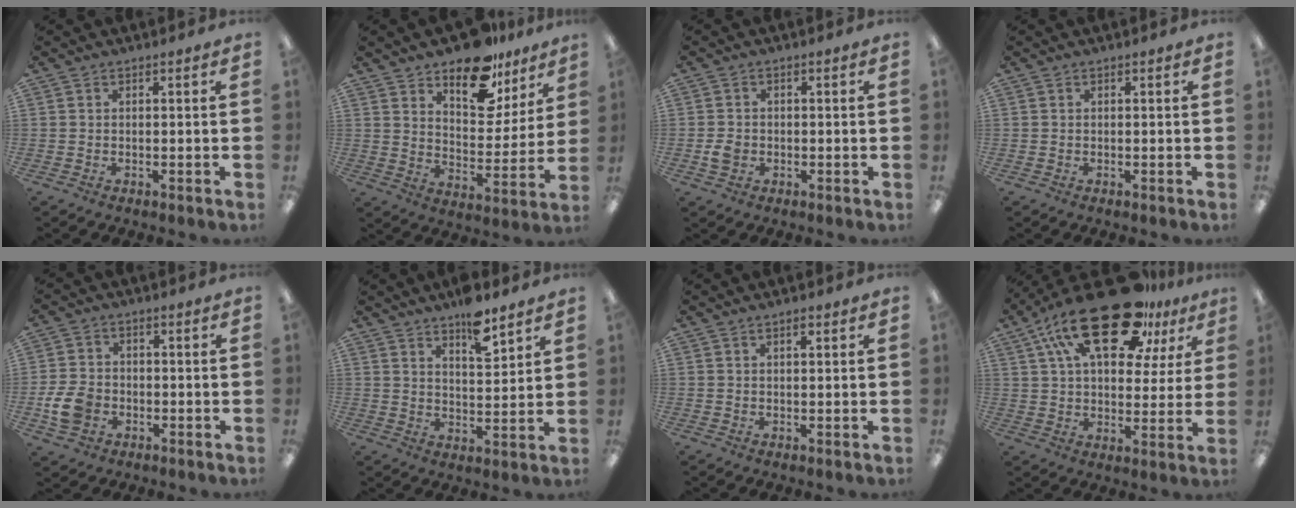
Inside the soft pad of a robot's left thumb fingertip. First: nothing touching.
{"total": 15.9, "force": [11.7, 7.7, 7.6], "torque": [-0.109, -0.072, 0.206]}
{"total": 3.1, "force": [-0.8, 2.5, 1.6], "torque": [-0.018, 0.002, -0.016]}
{"total": 0.0}
{"total": 7.6, "force": [-2.4, 5.7, 4.4], "torque": [-0.096, 0.014, -0.042]}
{"total": 8.7, "force": [6.8, 2.9, 4.5], "torque": [-0.059, -0.044, 0.115]}
{"total": 1.7, "force": [1.0, 0.7, 1.2], "torque": [-0.017, -0.002, 0.016]}
{"total": 24.6, "force": [15.0, 10.6, 16.4], "torque": [-0.280, -0.076, 0.252]}